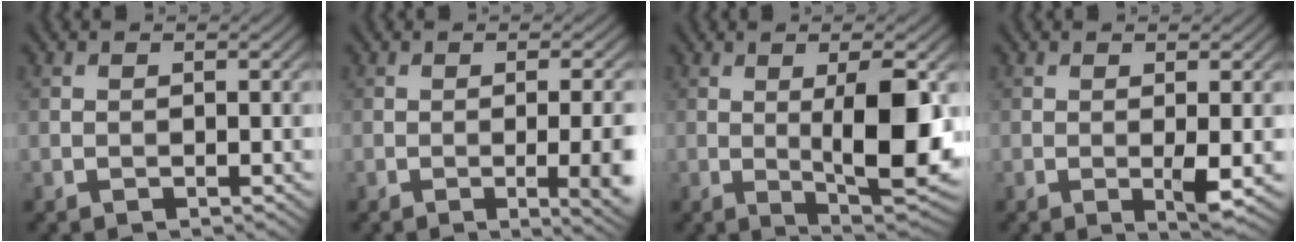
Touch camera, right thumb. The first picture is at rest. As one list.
[{"total": 7.0, "force": [-1.4, 2.0, 6.6], "torque": [-0.082, -0.004, -0.008]}, {"total": 10.2, "force": [0.2, 2.6, 9.9], "torque": [-0.154, -0.001, 0.007]}, {"total": 2.3, "force": [-0.2, 0.2, 2.3], "torque": [-0.045, -0.004, -0.005]}]